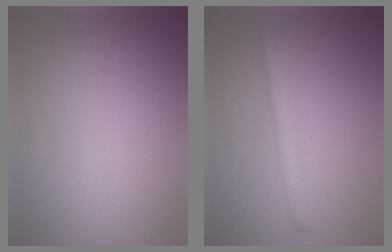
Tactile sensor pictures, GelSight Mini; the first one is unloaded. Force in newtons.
{"total": 2.0, "press": 2.0, "slide": 0.0}